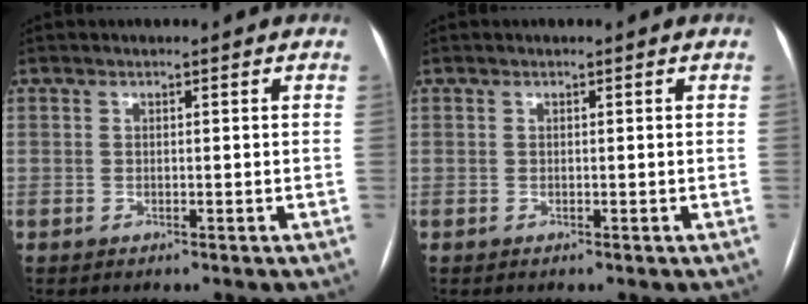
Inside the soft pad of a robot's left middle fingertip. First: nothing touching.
{"total": 0.0}